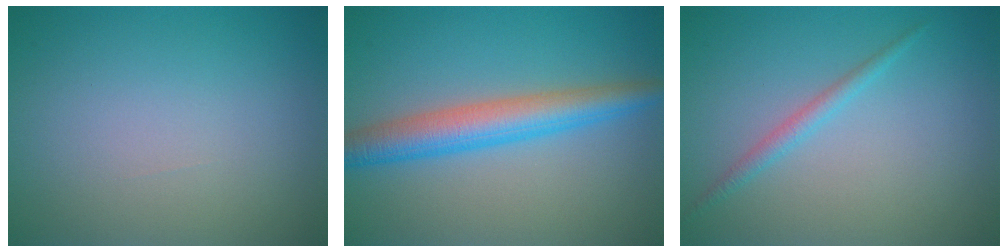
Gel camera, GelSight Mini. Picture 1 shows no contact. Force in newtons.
{"total": 5.0, "press": 5.0, "slide": 0.1}
{"total": 1.4, "press": 1.4, "slide": 0.1}